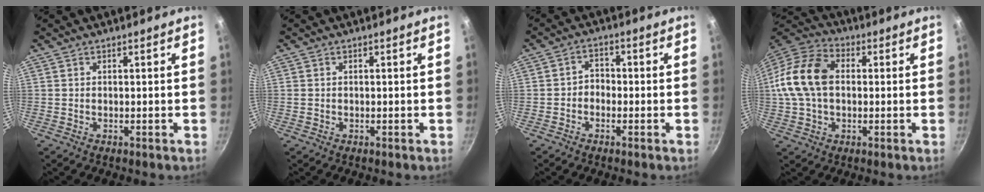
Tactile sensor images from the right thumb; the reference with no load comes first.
{"total": 0.6, "force": [0.0, 0.5, 0.2], "torque": [-0.003, 0.002, 0.001]}
{"total": 3.0, "force": [-1.1, 2.4, 1.5], "torque": [-0.007, 0.017, -0.024]}
{"total": 15.6, "force": [1.0, 10.8, 11.3], "torque": [-0.205, 0.033, 0.004]}